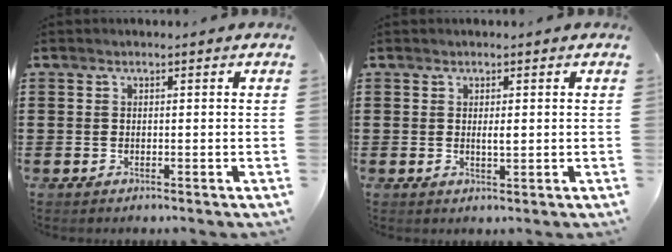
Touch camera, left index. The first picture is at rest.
{"total": 1.5, "force": [0.2, 0.3, 1.5], "torque": [-0.028, -0.001, 0.003]}